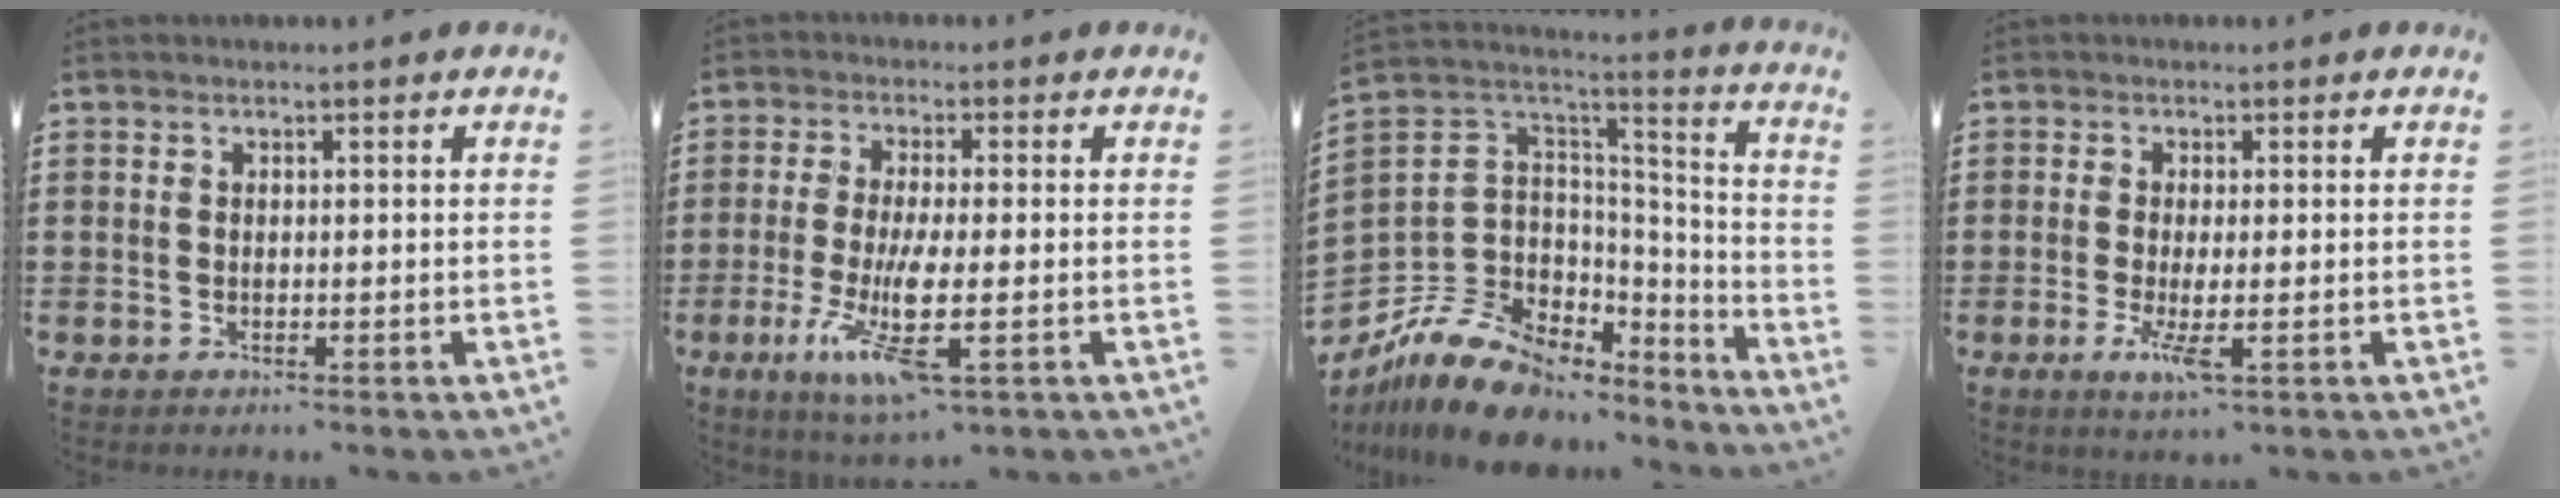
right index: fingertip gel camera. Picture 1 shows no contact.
{"total": 8.4, "force": [-2.9, 1.3, 7.8], "torque": [-0.167, -0.022, -0.055]}
{"total": 11.4, "force": [-7.1, 7.5, 4.6], "torque": [-0.122, 0.014, -0.131]}
{"total": 4.0, "force": [-1.4, 0.5, 3.7], "torque": [-0.081, -0.019, -0.027]}